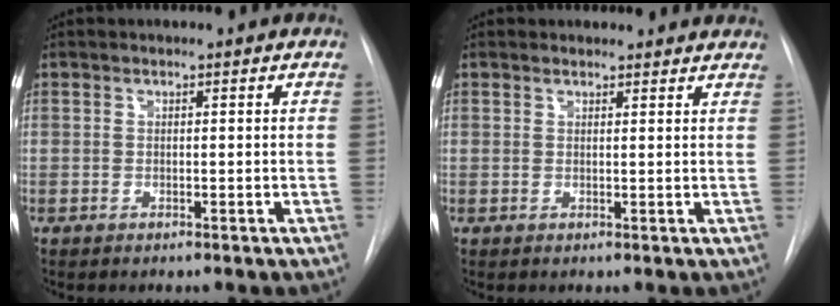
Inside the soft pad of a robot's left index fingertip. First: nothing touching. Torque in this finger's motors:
{"motor_torque": [0.90, -1.23, -0.07, 0.00]}